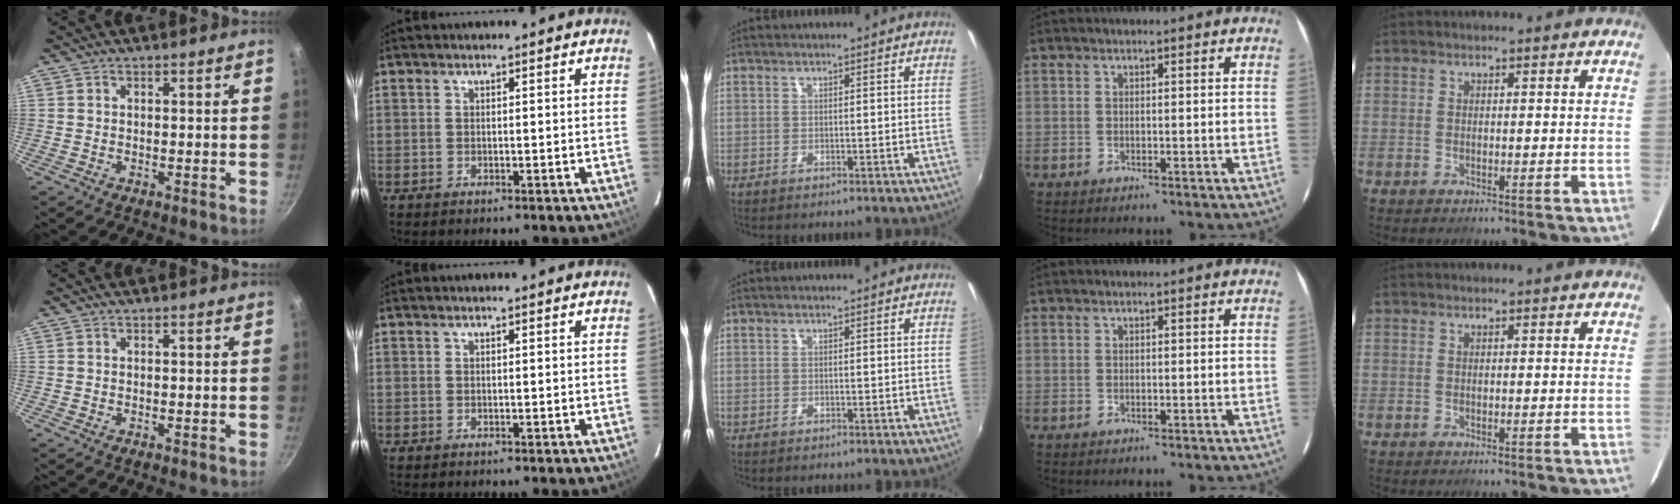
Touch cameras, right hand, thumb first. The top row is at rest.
{}